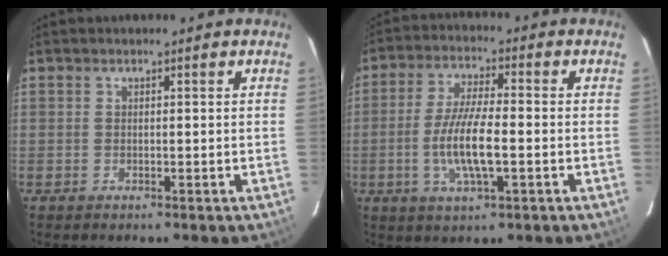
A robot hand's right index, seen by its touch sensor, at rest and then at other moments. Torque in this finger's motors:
{"motor_torque": [1.74, -0.40, 0.90, 0.20]}